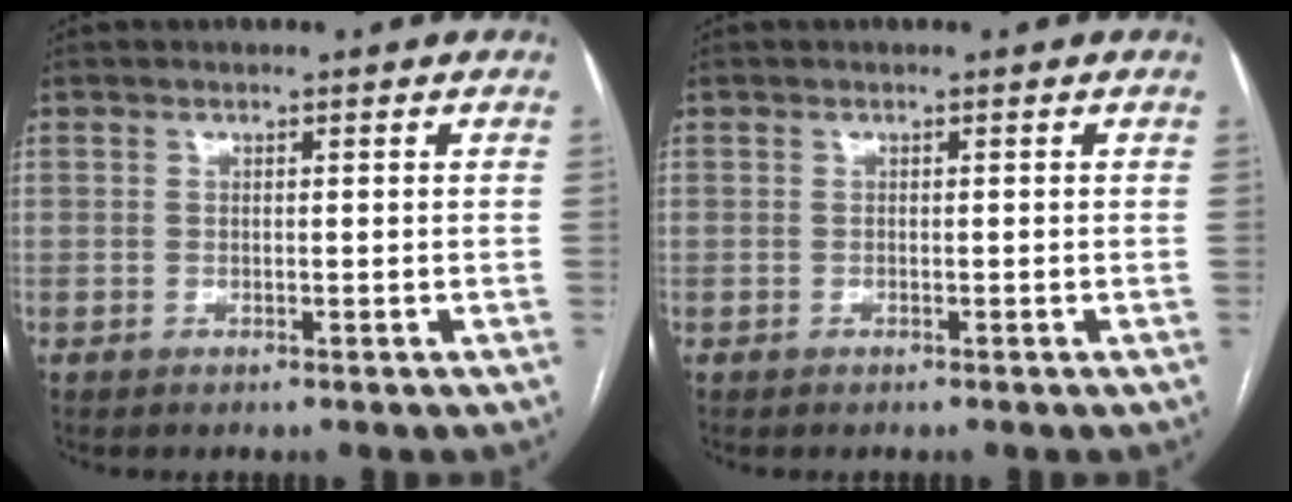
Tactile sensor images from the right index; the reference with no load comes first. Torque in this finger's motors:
{"motor_torque": [0.00, 0.06, -0.03, 0.00]}